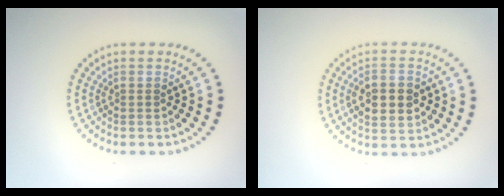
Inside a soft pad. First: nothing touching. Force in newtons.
{"total": 4.6, "press": 4.6, "slide": 0.2}